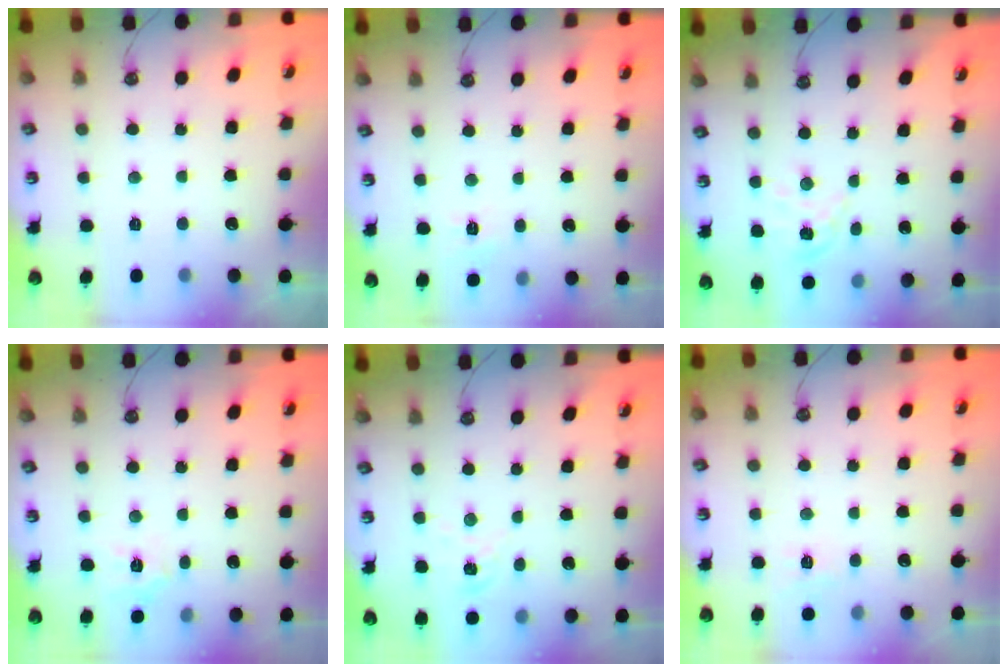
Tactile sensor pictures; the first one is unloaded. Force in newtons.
{"total": 2.7, "press": 2.7, "slide": 0.5}
{"total": 3.5, "press": 3.5, "slide": 0.2}
{"total": 5.2, "press": 5.2, "slide": 0.4}
{"total": 1.3, "press": 1.3, "slide": 0.2}
{"total": 7.0, "press": 7.0, "slide": 0.5}